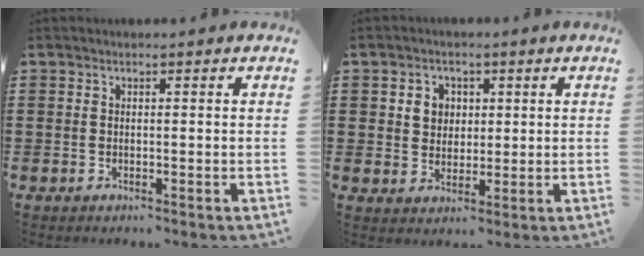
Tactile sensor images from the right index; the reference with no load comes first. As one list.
[{"total": 3.4, "force": [0.9, 2.8, 1.6], "torque": [-0.041, 0.012, 0.015]}]